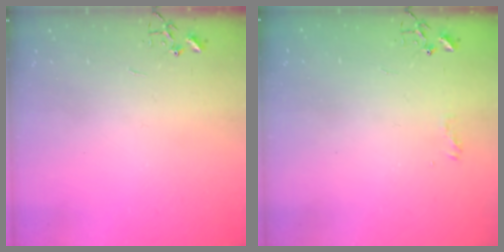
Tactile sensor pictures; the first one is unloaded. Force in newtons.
{"total": 5.9, "press": 5.9, "slide": 0.8}